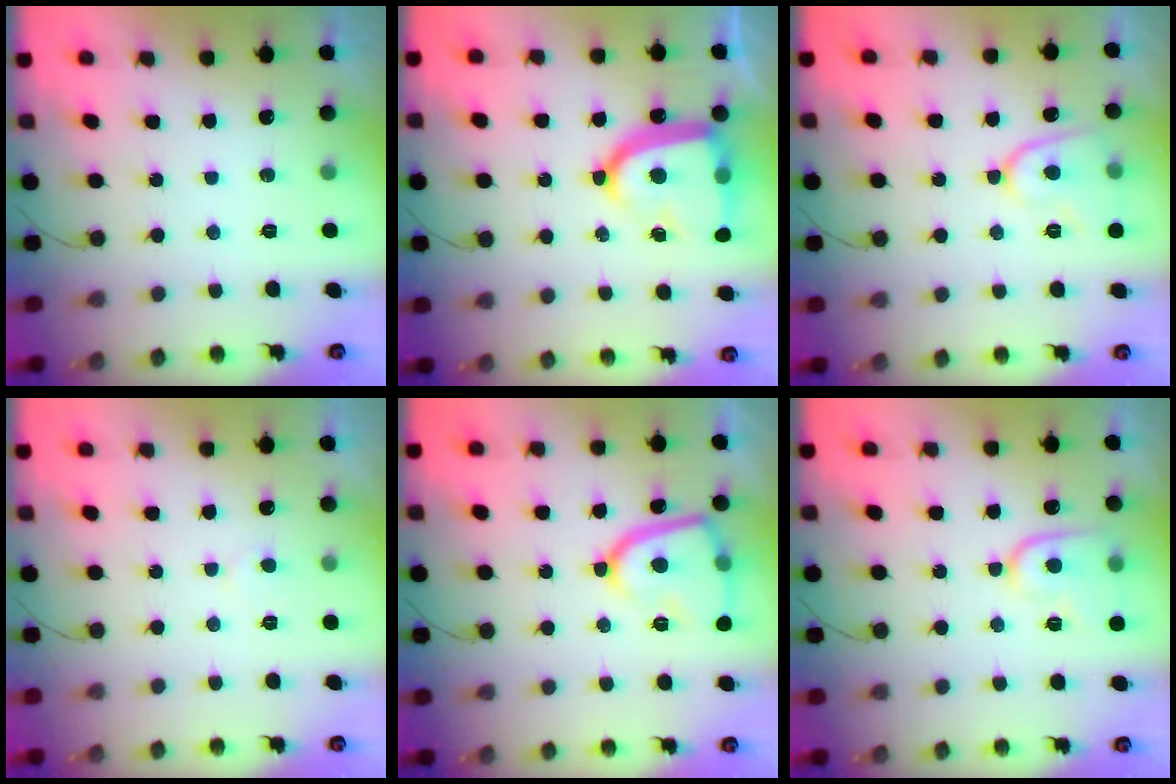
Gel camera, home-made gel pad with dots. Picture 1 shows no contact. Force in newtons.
{"total": 19.3, "press": 19.2, "slide": 1.9}
{"total": 10.4, "press": 10.4, "slide": 1.1}
{"total": 3.0, "press": 3.0, "slide": 0.4}
{"total": 15.5, "press": 15.4, "slide": 1.5}
{"total": 10.0, "press": 9.9, "slide": 1.0}